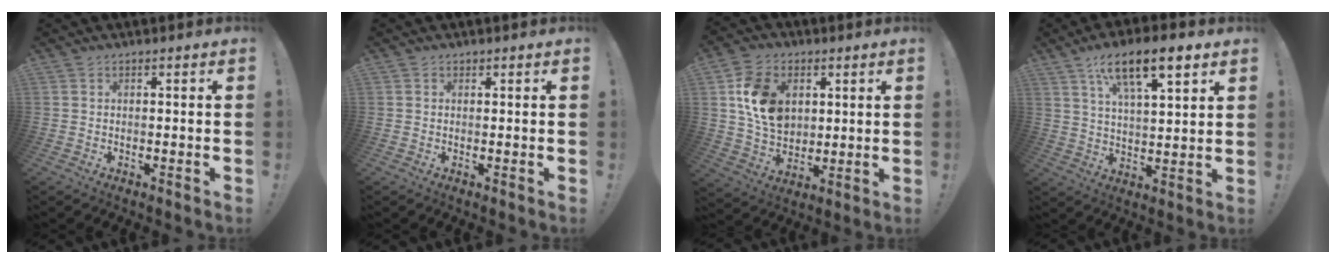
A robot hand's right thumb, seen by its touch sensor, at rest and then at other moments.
{"total": 0.6, "force": [0.4, 0.4, -0.1], "torque": [0.007, -0.003, 0.007]}
{"total": 15.0, "force": [4.4, 11.3, 8.9], "torque": [-0.147, -0.002, 0.089]}
{"total": 13.8, "force": [7.9, 4.5, 10.4], "torque": [-0.162, -0.032, 0.129]}